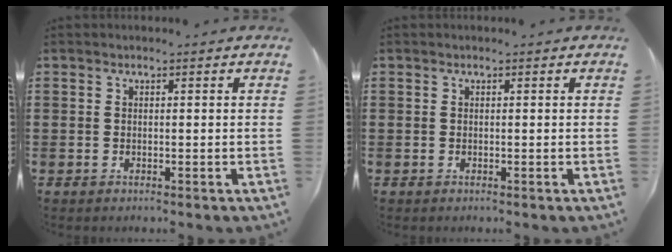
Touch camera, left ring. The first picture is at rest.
{"total": 0.0}